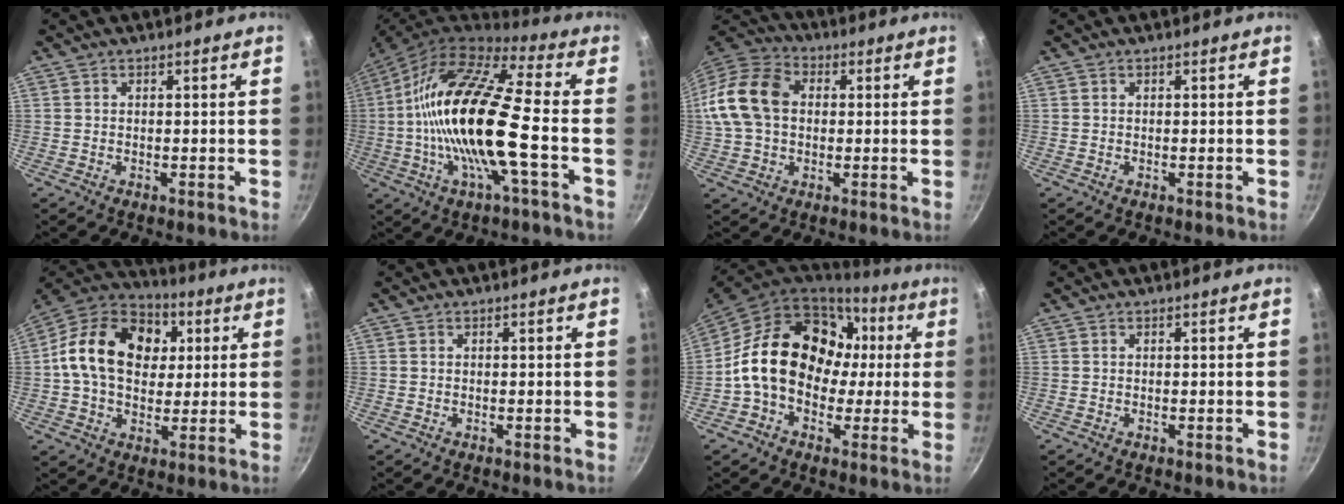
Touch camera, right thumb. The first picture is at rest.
{"total": 21.4, "force": [-2.8, 5.7, 20.5], "torque": [-0.389, 0.033, -0.071]}
{"total": 15.7, "force": [1.4, 11.5, 10.6], "torque": [-0.193, 0.032, 0.010]}
{"total": 0.0}
{"total": 20.5, "force": [3.9, 15.0, 13.4], "torque": [-0.205, 0.017, 0.052]}
{"total": 0.0}
{"total": 20.1, "force": [1.3, 15.5, 12.7], "torque": [-0.179, 0.043, 0.016]}
{"total": 0.0}